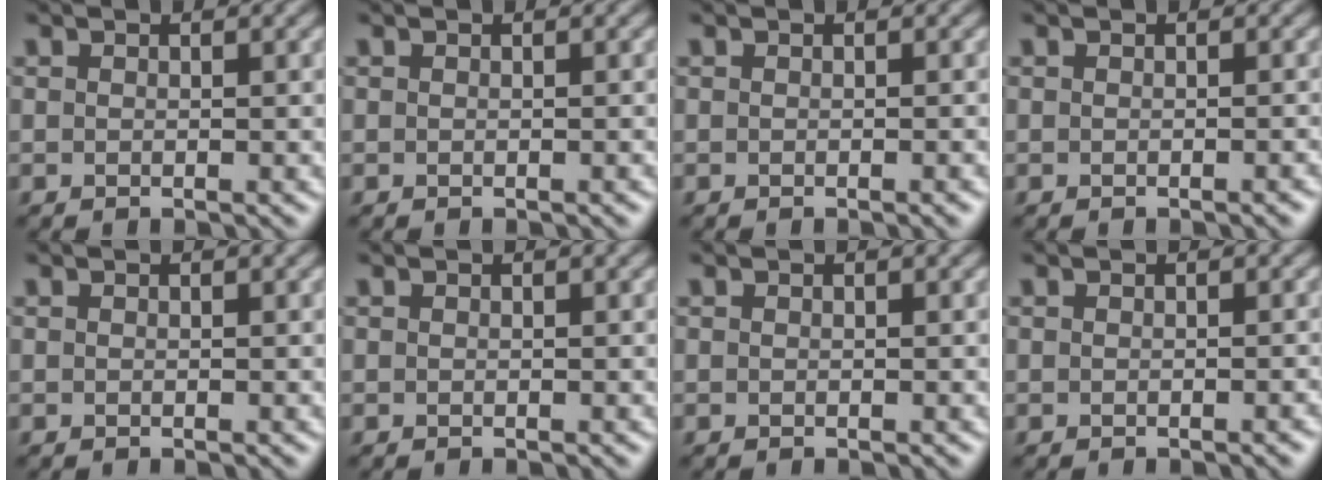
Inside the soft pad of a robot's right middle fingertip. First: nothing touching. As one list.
[{"total": 0.0}, {"total": 0.8, "force": [-0.4, 0.2, 0.7], "torque": [-0.006, 0.000, -0.006]}, {"total": 0.8, "force": [-0.4, 0.2, 0.7], "torque": [-0.005, 0.001, -0.006]}, {"total": 0.0}, {"total": 0.0}, {"total": 0.0}, {"total": 0.8, "force": [-0.4, 0.1, 0.7], "torque": [-0.006, 0.001, -0.005]}]